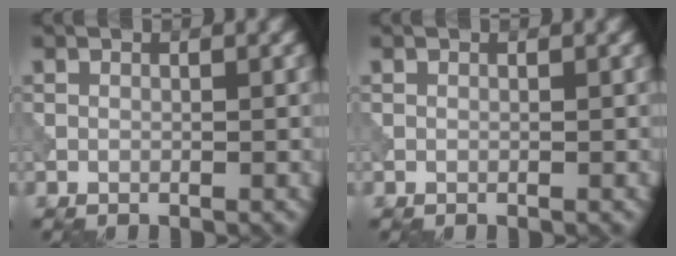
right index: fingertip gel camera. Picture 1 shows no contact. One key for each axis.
{"total": 0.0}